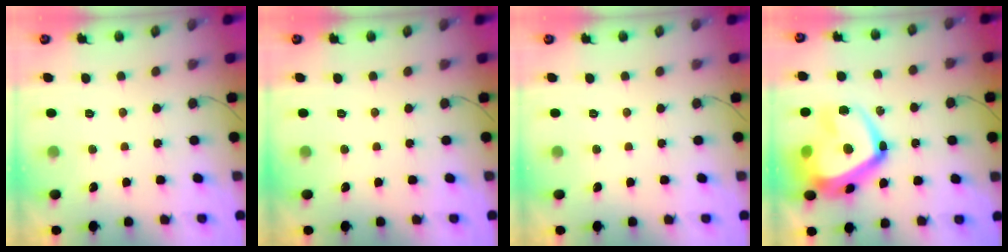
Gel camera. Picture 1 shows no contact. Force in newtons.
{"total": 0.0}
{"total": 0.0}
{"total": 23.5, "press": 23.4, "slide": 1.7}